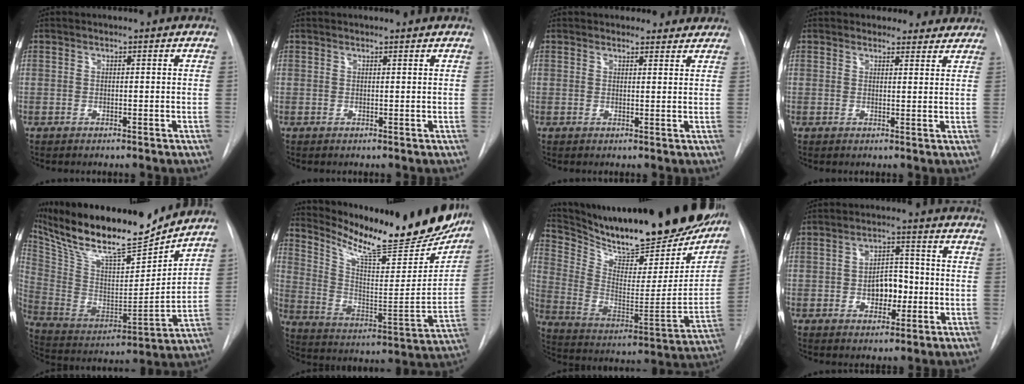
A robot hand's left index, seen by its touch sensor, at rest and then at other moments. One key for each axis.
{"total": 1.0, "fx": 1.0, "fy": 0.1, "fz": 0.1, "tx": -0.008, "ty": 0.009, "tz": 0.016}
{"total": 4.8, "fx": 4.4, "fy": 1.9, "fz": 0.4, "tx": 0.007, "ty": 0.003, "tz": 0.043}
{"total": 5.6, "fx": 5.1, "fy": 2.4, "fz": -0.1, "tx": 0.022, "ty": -0.002, "tz": 0.043}
{"total": 22.1, "fx": 18.8, "fy": 3.3, "fz": 11.1, "tx": -0.217, "ty": -0.006, "tz": 0.326}
{"total": 26.3, "fx": 22.4, "fy": 4.4, "fz": 13.1, "tx": -0.211, "ty": -0.061, "tz": 0.319}
{"total": 31.3, "fx": 26.6, "fy": 7.0, "fz": 15.0, "tx": -0.252, "ty": -0.069, "tz": 0.377}
{"total": 6.0, "fx": -1.2, "fy": 3.7, "fz": 4.5, "tx": -0.068, "ty": 0.016, "tz": -0.015}